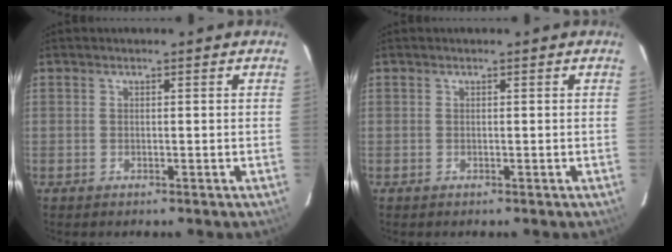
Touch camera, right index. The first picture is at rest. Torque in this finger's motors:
{"motor_torque": [0.00, 0.00, 0.00, 0.01]}